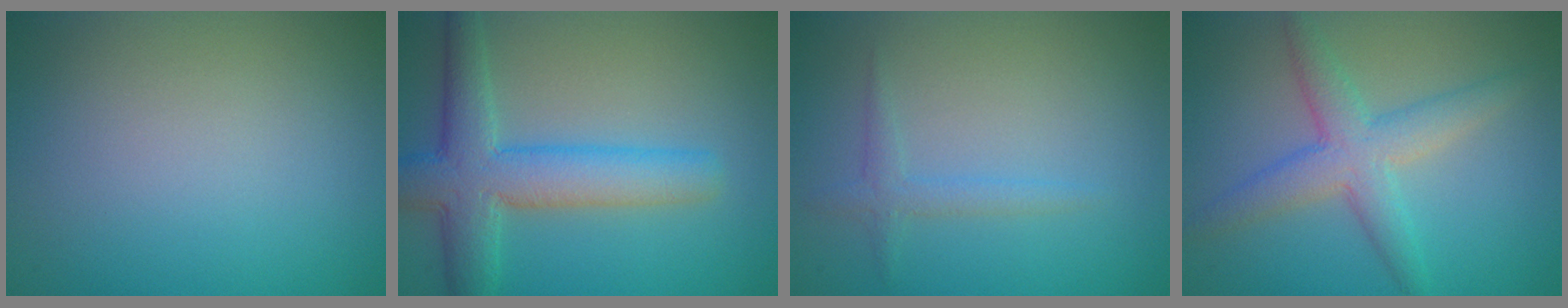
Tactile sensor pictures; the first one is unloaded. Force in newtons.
{"total": 6.5, "press": 6.5, "slide": 0.3}
{"total": 1.4, "press": 1.4, "slide": 0.1}
{"total": 4.2, "press": 4.2, "slide": 0.1}